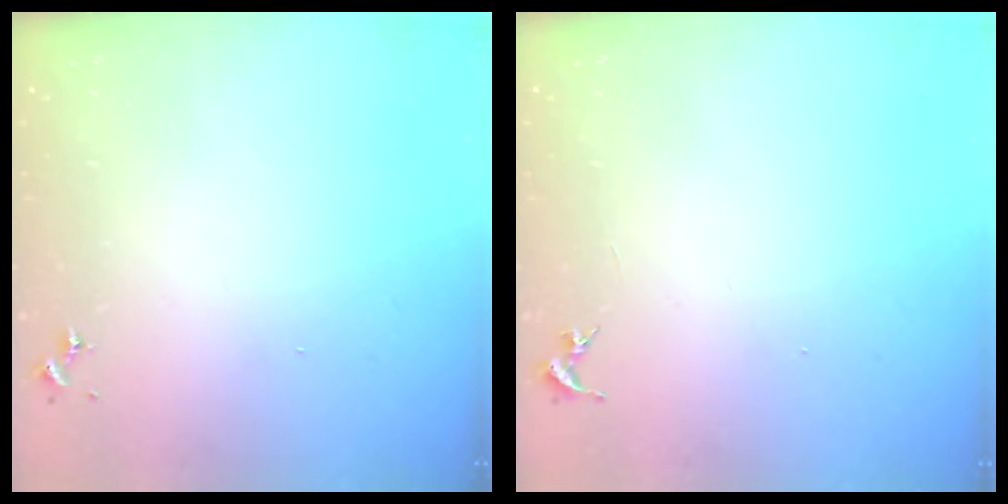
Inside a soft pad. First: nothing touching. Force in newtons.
{"total": 0.0}